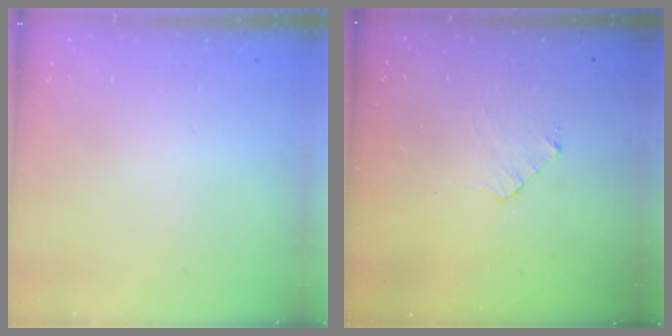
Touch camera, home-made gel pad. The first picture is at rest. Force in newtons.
{"total": 4.1, "press": 4.0, "slide": 0.4}